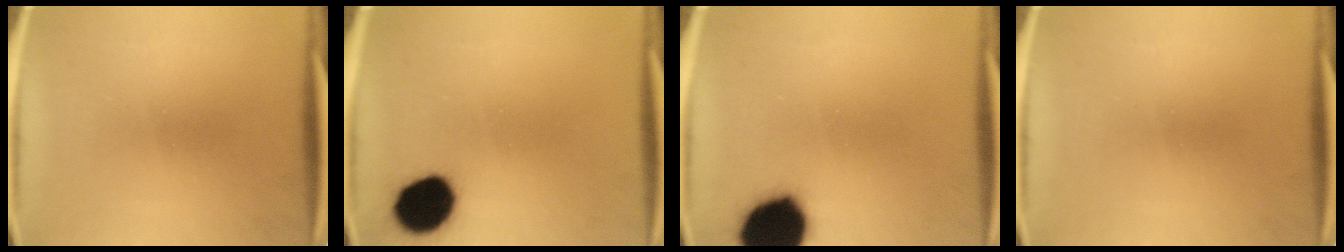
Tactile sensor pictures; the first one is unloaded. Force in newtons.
{"total": 13.2}
{"total": 19.3}
{"total": 0.0}